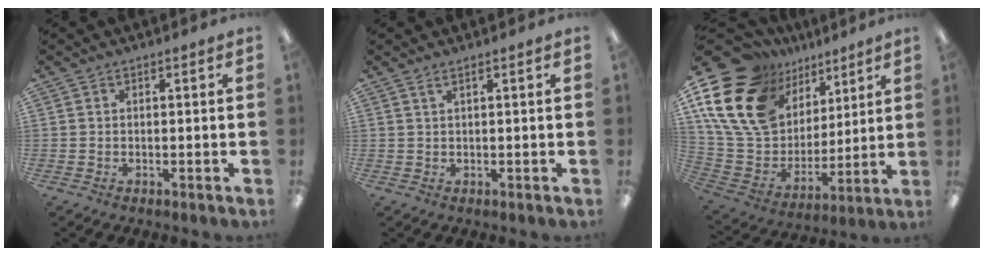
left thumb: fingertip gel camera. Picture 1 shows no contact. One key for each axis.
{"total": 1.2, "fx": 0.8, "fy": 0.0, "fz": 1.0, "tx": -0.021, "ty": 0.000, "tz": 0.014}
{"total": 22.0, "fx": 11.4, "fy": 14.7, "fz": 11.7, "tx": -0.262, "ty": -0.060, "tz": 0.223}